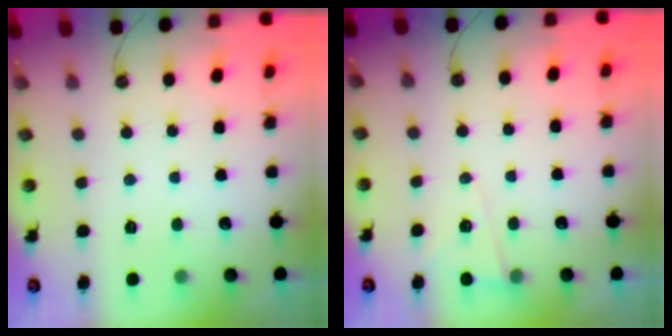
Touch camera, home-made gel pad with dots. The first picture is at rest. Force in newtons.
{"total": 5.9, "press": 5.2, "slide": 2.8}